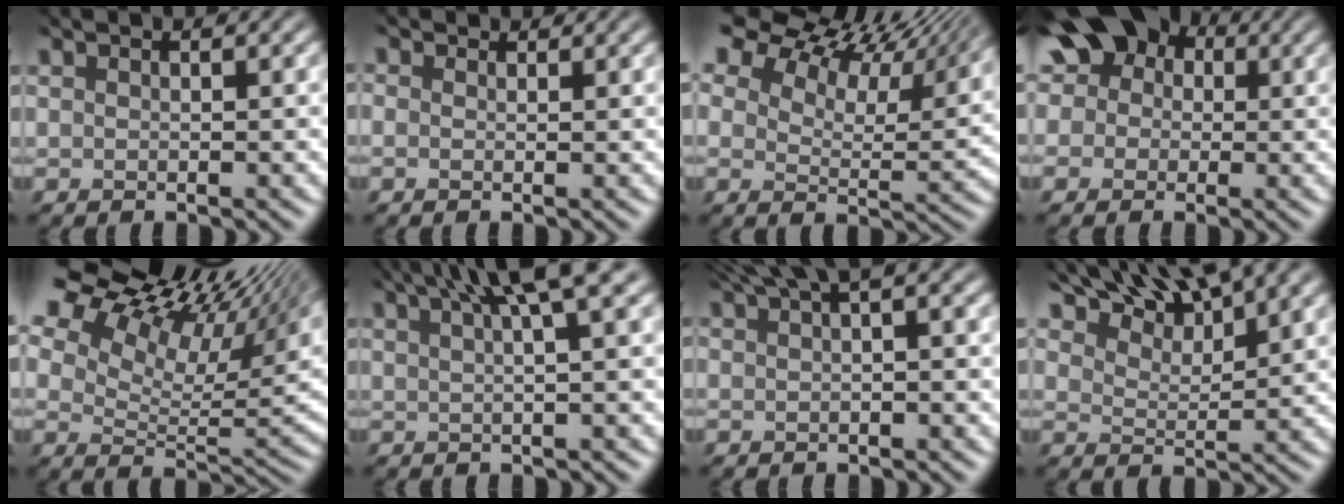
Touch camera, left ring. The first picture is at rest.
{"total": 1.0, "force": [0.6, -0.3, -0.8], "torque": [0.000, -0.007, 0.014]}
{"total": 10.7, "force": [7.7, 5.5, 5.0], "torque": [-0.112, 0.012, 0.112]}
{"total": 11.5, "force": [4.2, 8.9, 5.9], "torque": [-0.115, 0.021, 0.063]}
{"total": 12.5, "force": [7.1, 6.9, 7.6], "torque": [-0.172, 0.038, 0.134]}
{"total": 5.5, "force": [3.0, 1.3, 4.5], "torque": [-0.078, 0.011, 0.056]}
{"total": 2.2, "force": [1.4, 0.2, 1.7], "torque": [-0.051, 0.007, 0.040]}
{"total": 7.7, "force": [6.0, 2.6, 4.1], "torque": [-0.093, -0.004, 0.084]}